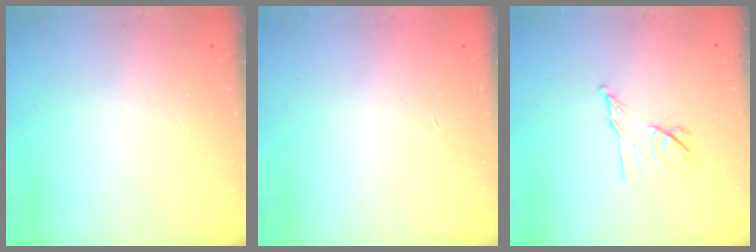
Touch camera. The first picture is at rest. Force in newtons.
{"total": 1.7, "press": 1.7, "slide": 0.1}
{"total": 8.1, "press": 8.0, "slide": 1.3}